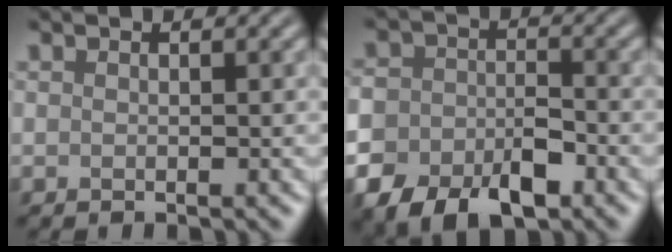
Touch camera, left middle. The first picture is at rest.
{"total": 7.8, "force": [-4.2, 4.8, 4.4], "torque": [-0.078, -0.016, -0.071]}